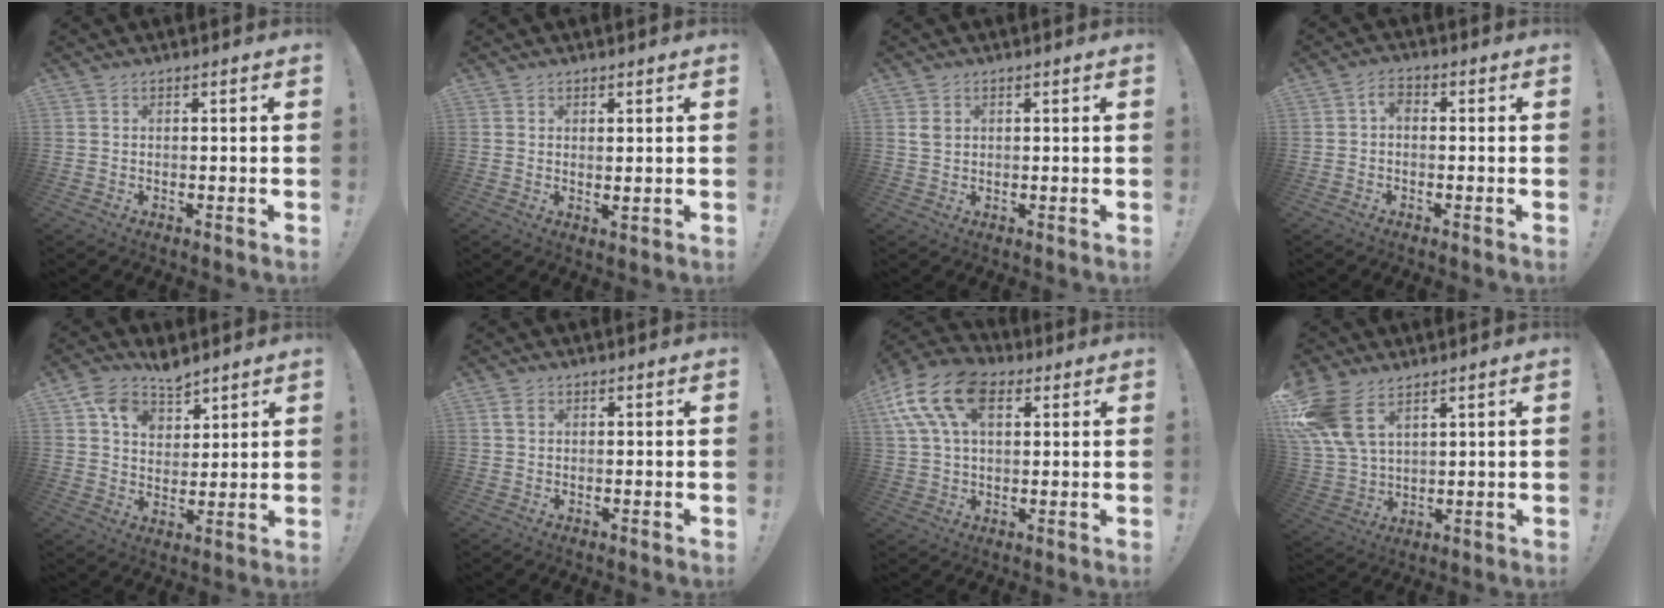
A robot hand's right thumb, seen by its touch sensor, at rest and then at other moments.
{"total": 1.9, "force": [1.5, 0.6, 1.0], "torque": [-0.013, -0.011, 0.026]}
{"total": 2.1, "force": [0.9, 1.7, 0.7], "torque": [0.001, -0.006, 0.016]}
{"total": 3.2, "force": [-0.6, 2.0, 2.4], "torque": [-0.043, 0.012, -0.012]}
{"total": 9.6, "force": [6.3, 6.3, 3.4], "torque": [-0.063, -0.033, 0.125]}
{"total": 1.8, "force": [0.7, 1.3, 1.1], "torque": [-0.022, 0.005, 0.013]}
{"total": 17.3, "force": [6.9, 10.4, 11.9], "torque": [-0.230, -0.015, 0.125]}
{"total": 12.8, "force": [7.2, 7.1, 7.8], "torque": [-0.163, -0.027, 0.144]}